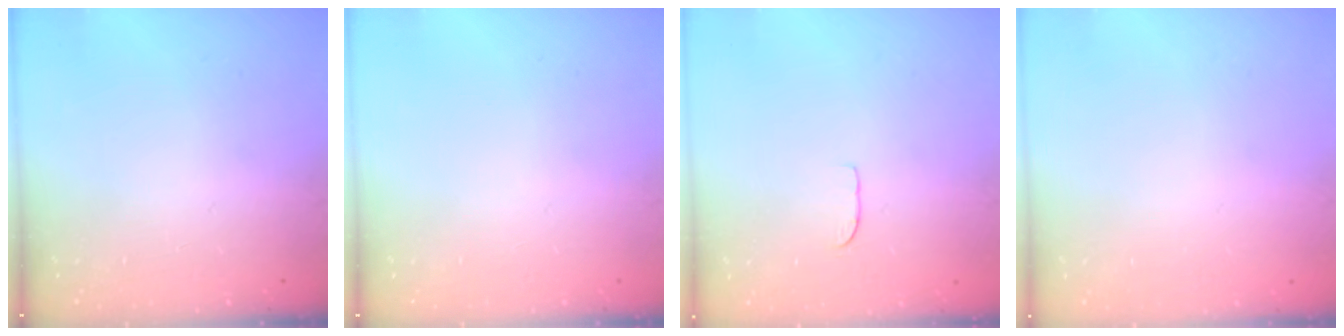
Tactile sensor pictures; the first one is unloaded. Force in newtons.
{"total": 0.0}
{"total": 3.6, "press": 3.6, "slide": 0.2}
{"total": 0.0}